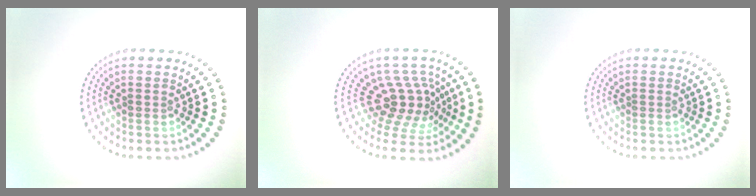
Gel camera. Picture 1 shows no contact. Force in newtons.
{"total": 4.1, "press": 2.8, "slide": 3.1}
{"total": 0.0}